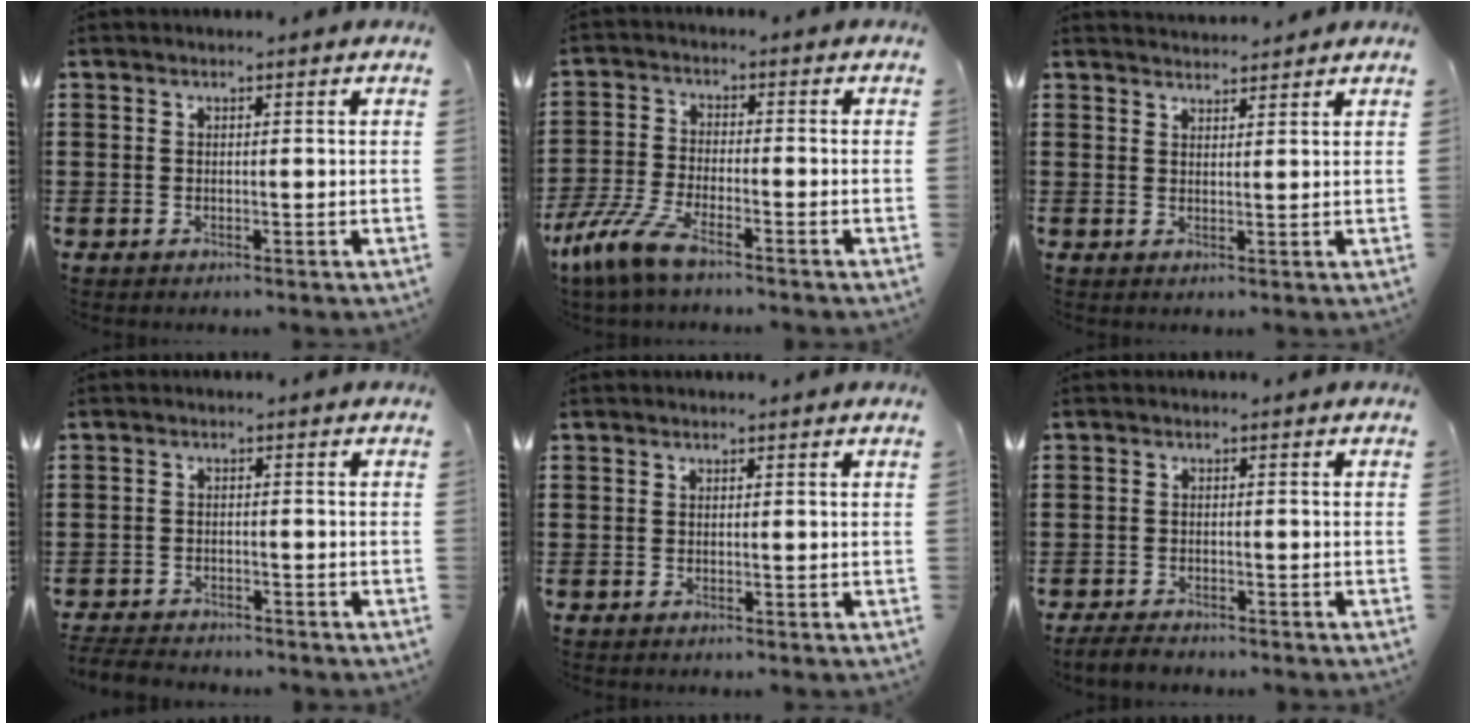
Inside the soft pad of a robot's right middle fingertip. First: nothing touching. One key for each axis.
{"total": 7.0, "fx": -5.4, "fy": 1.1, "fz": 4.3, "tx": -0.118, "ty": -0.018, "tz": -0.108}
{"total": 2.1, "fx": 2.1, "fy": 0.2, "fz": 0.0, "tx": -0.007, "ty": 0.003, "tz": 0.040}
{"total": 3.1, "fx": -3.0, "fy": 0.6, "fz": 0.1, "tx": -0.006, "ty": 0.000, "tz": -0.066}
{"total": 0.0}
{"total": 2.2, "fx": -2.0, "fy": 0.8, "fz": 0.3, "tx": -0.017, "ty": 0.001, "tz": -0.045}